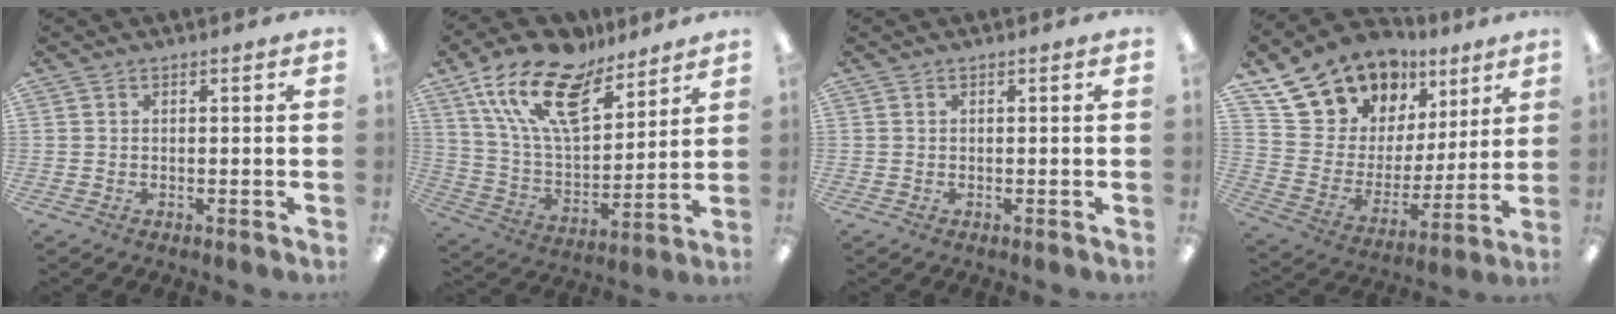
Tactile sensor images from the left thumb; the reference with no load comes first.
{"total": 19.5, "force": [12.8, 8.9, 11.7], "torque": [-0.233, -0.066, 0.229]}
{"total": 0.0}
{"total": 17.3, "force": [13.6, 10.2, 3.2], "torque": [-0.080, -0.101, 0.263]}